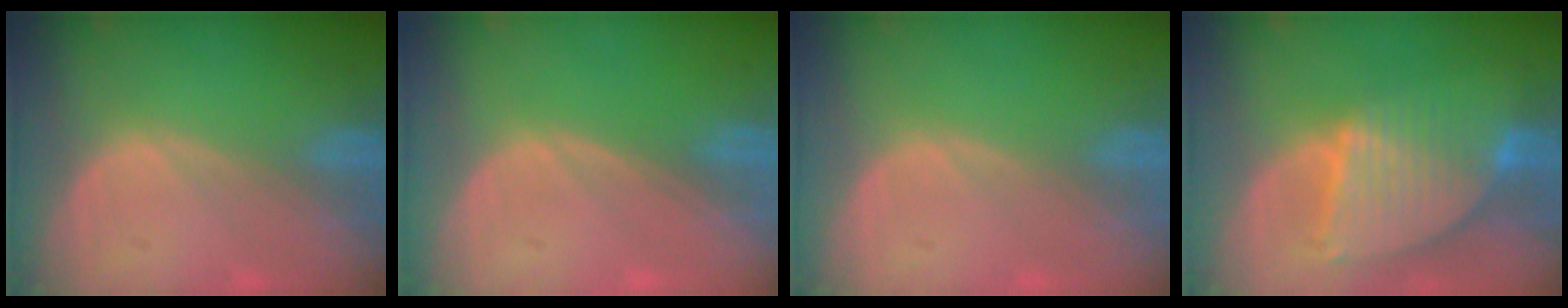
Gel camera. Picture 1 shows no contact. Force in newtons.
{"total": 0.0}
{"total": 0.0}
{"total": 9.1, "press": 7.7, "slide": 4.8}